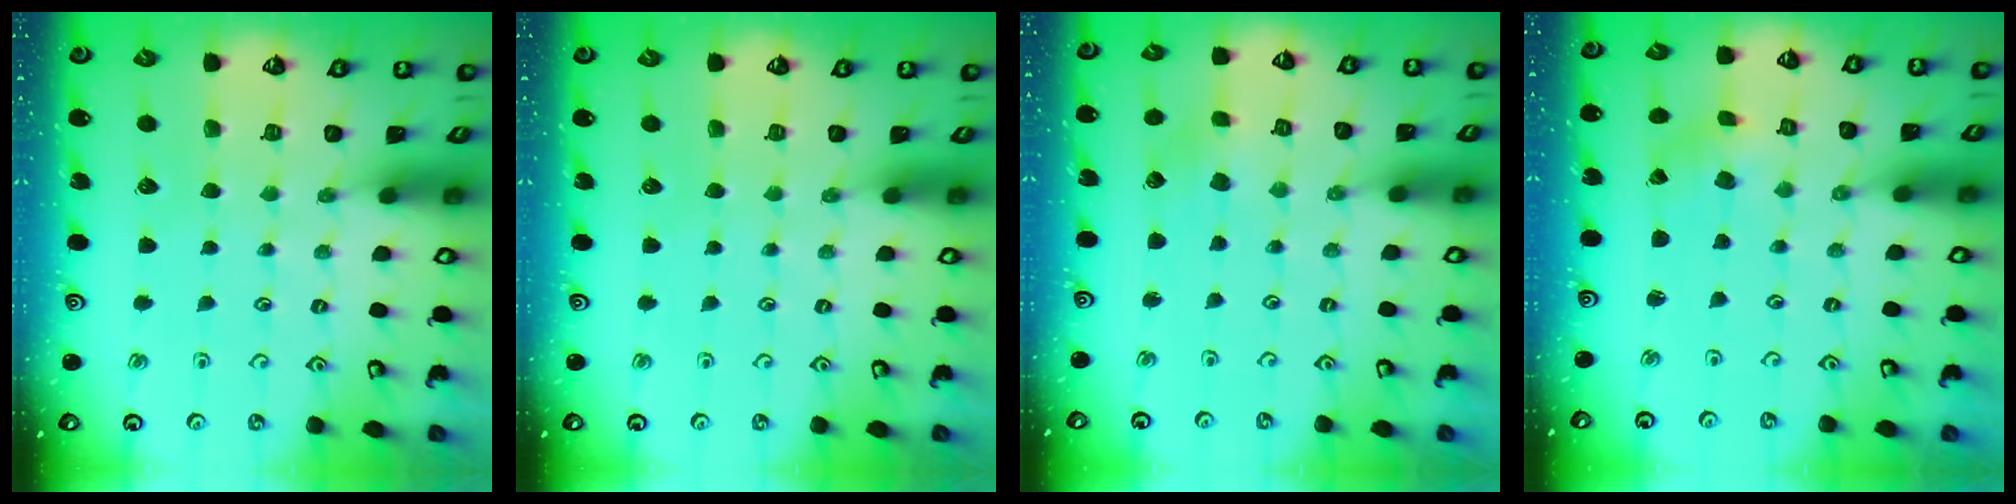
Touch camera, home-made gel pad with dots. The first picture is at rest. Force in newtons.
{"total": 0.0}
{"total": 2.3, "press": 2.3, "slide": 0.3}
{"total": 1.1, "press": 1.0, "slide": 0.1}